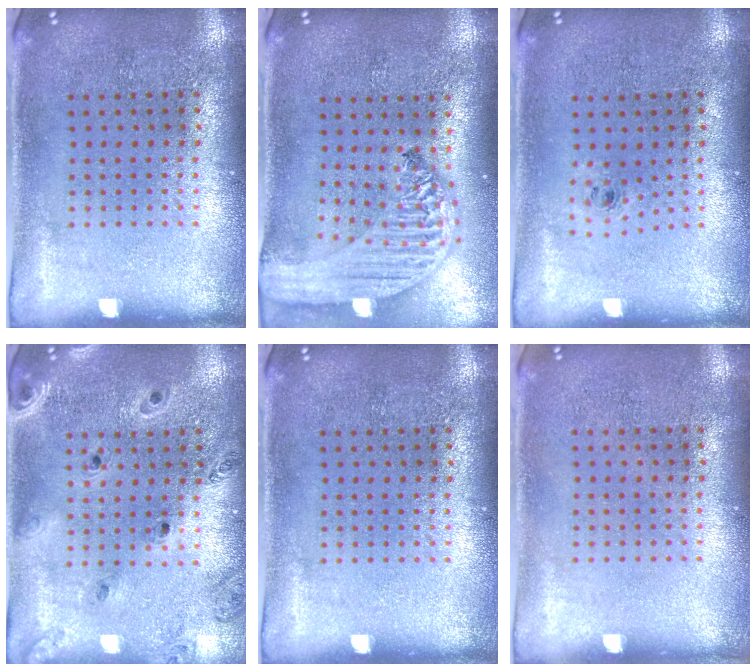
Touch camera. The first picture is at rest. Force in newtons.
{"total": 3.1, "press": 2.5, "slide": 1.8}
{"total": 0.5, "press": 0.3, "slide": 0.4}
{"total": 0.8, "press": 0.8, "slide": 0.1}
{"total": 0.0}
{"total": 0.0}